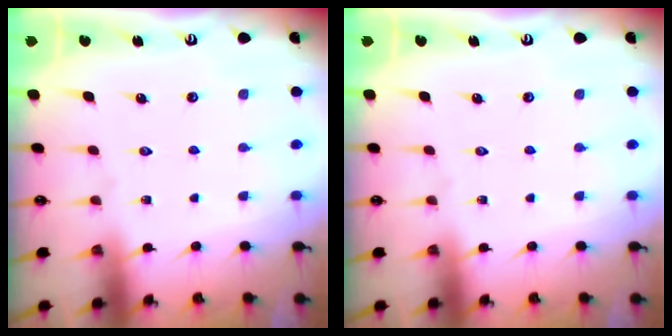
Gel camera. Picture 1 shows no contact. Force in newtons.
{"total": 0.0}